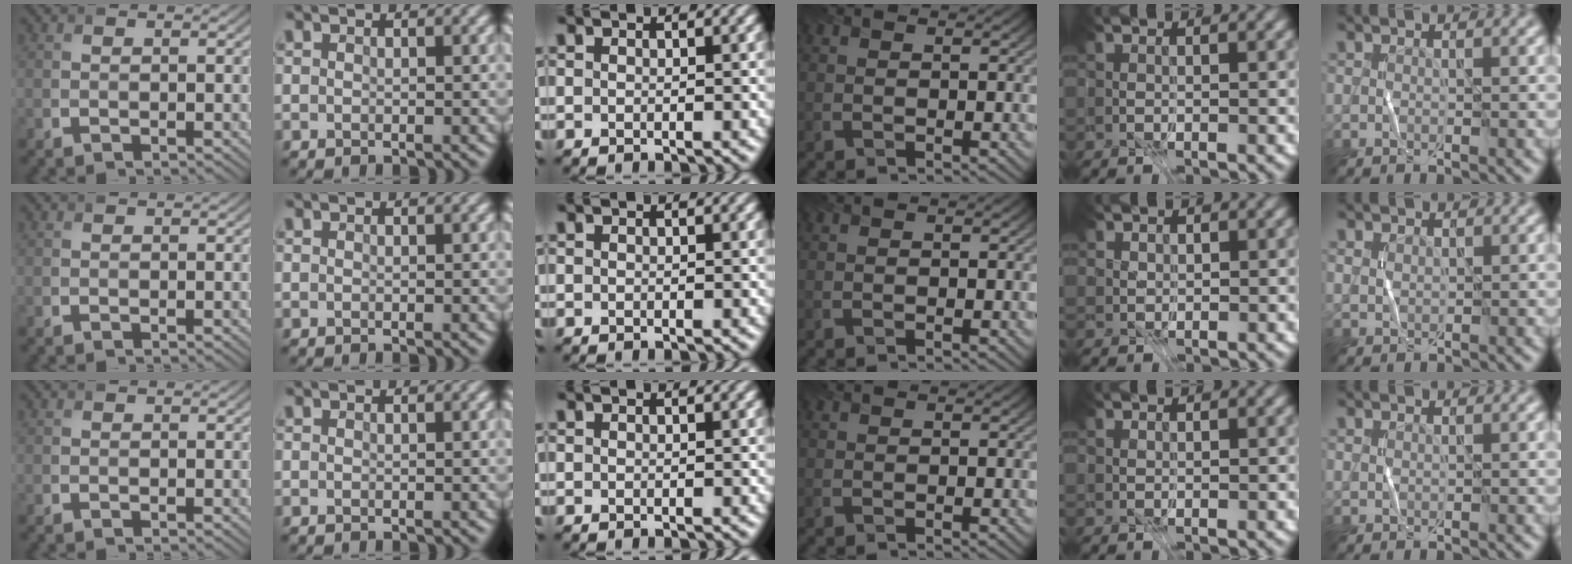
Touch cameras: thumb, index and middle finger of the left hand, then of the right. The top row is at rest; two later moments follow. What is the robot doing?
{"motion": "fold", "object": "file"}